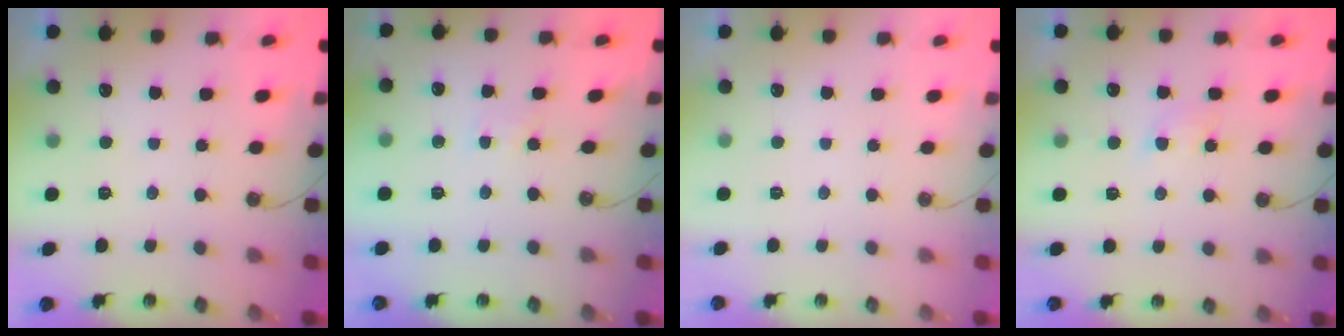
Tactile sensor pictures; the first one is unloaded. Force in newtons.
{"total": 2.8, "press": 2.8, "slide": 0.3}
{"total": 0.0}
{"total": 2.9, "press": 2.9, "slide": 0.5}